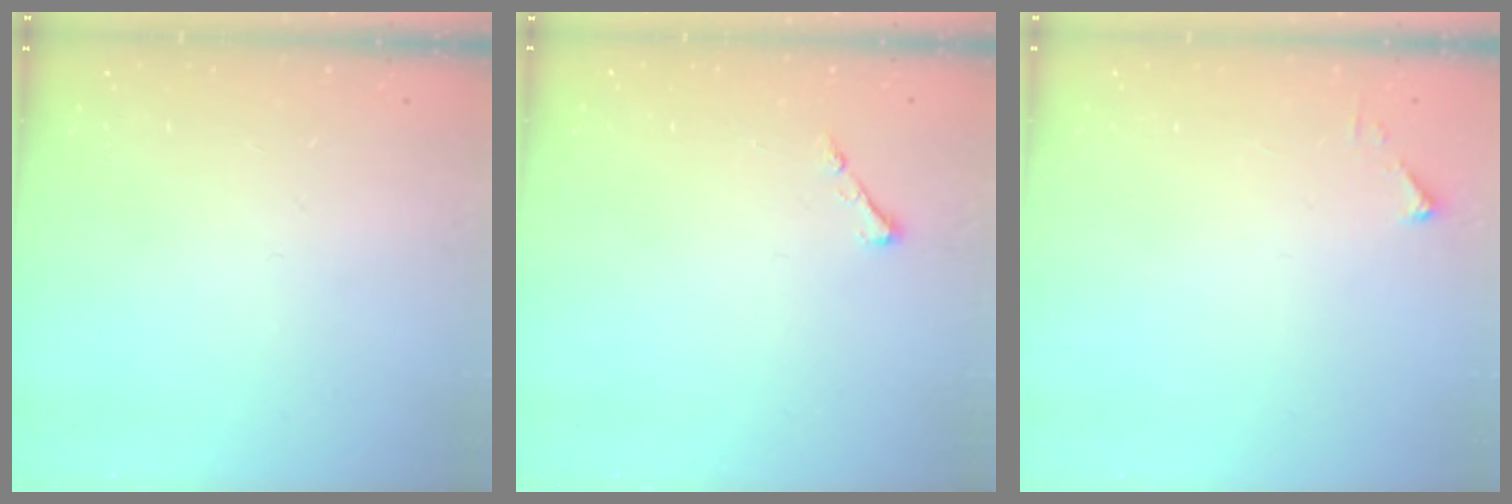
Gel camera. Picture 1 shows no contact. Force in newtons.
{"total": 3.3, "press": 3.3, "slide": 0.6}
{"total": 2.7, "press": 2.7, "slide": 0.3}